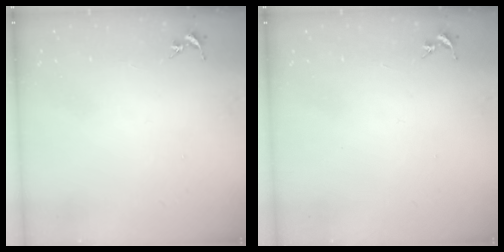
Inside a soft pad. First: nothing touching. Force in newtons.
{"total": 0.0}